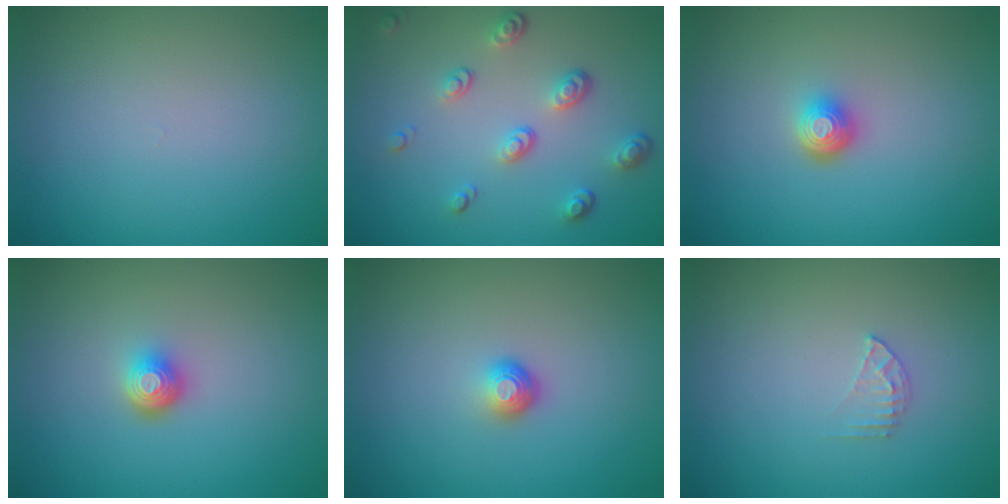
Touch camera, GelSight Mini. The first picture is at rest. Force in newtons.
{"total": 3.5, "press": 2.5, "slide": 2.4}
{"total": 1.9, "press": 1.4, "slide": 1.3}
{"total": 2.1, "press": 1.5, "slide": 1.5}
{"total": 1.7, "press": 1.2, "slide": 1.2}
{"total": 1.3, "press": 1.3, "slide": 0.1}